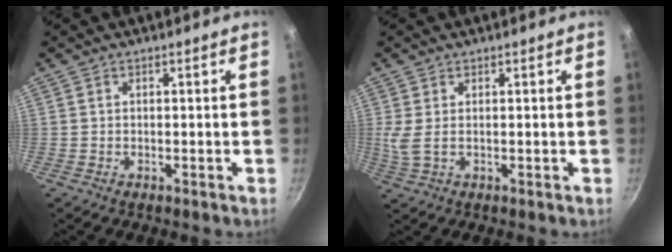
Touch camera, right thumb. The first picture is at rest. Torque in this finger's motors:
{"motor_torque": [2.23, 2.19, 0.43, -0.04, 0.00]}